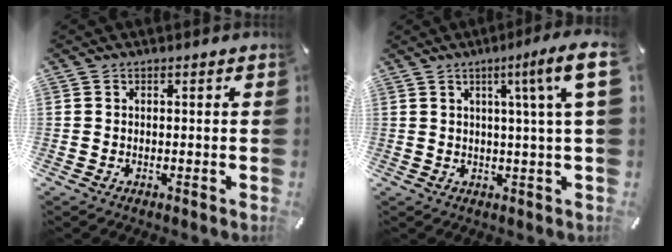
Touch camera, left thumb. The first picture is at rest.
{"total": 10.2, "force": [3.8, -0.1, 9.4], "torque": [-0.148, -0.018, 0.057]}